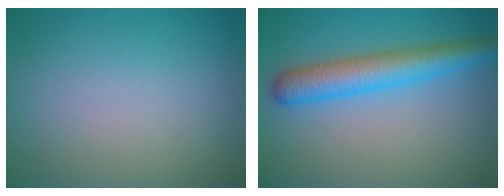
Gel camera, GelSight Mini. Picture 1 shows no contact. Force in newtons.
{"total": 5.4, "press": 5.4, "slide": 0.1}